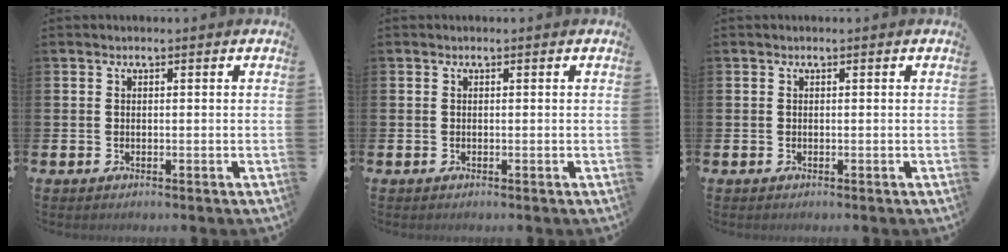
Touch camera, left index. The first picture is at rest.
{"total": 0.0}
{"total": 0.0}